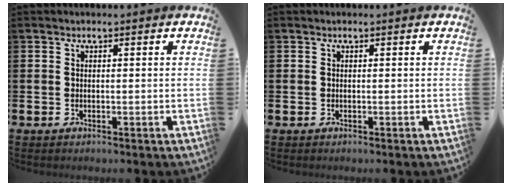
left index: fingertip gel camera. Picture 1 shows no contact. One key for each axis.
{"total": 0.0}